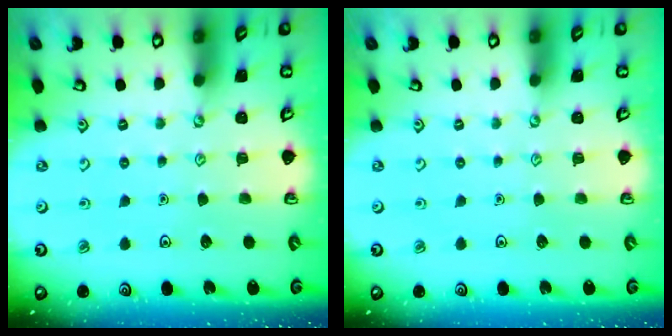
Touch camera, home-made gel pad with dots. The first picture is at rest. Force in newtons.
{"total": 0.0}